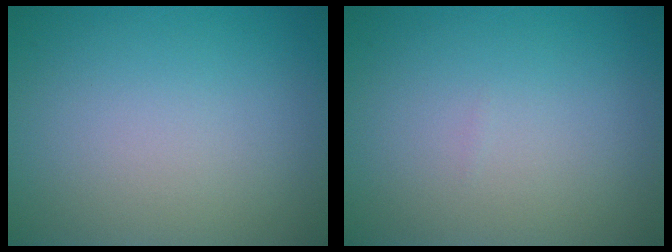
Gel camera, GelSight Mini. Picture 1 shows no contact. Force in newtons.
{"total": 0.0}